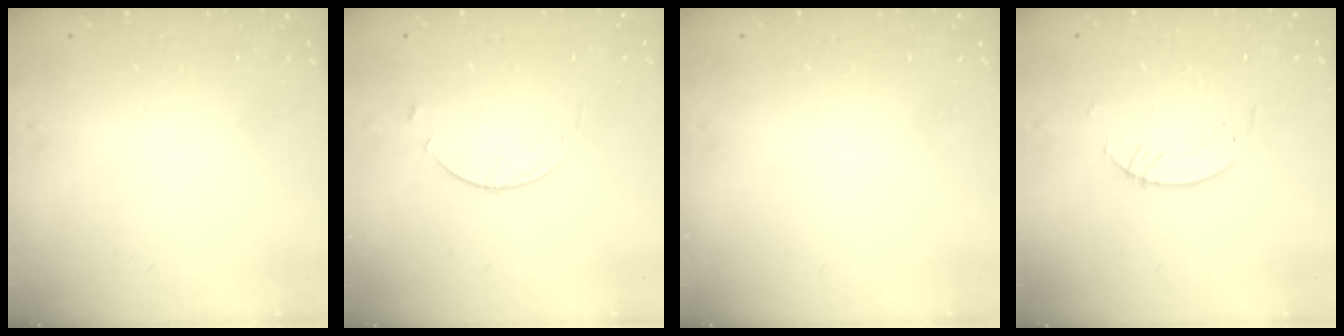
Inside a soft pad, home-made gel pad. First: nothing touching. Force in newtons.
{"total": 0.9, "press": 0.9, "slide": 0.2}
{"total": 0.0}
{"total": 2.2, "press": 2.2, "slide": 0.2}